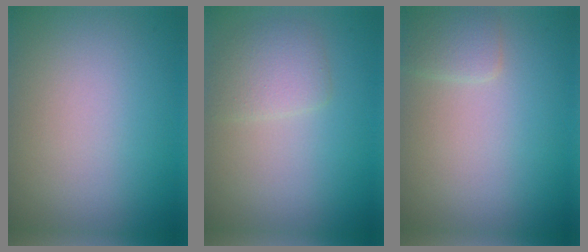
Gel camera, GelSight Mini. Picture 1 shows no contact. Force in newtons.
{"total": 2.4, "press": 2.4, "slide": 0.0}
{"total": 1.5, "press": 1.5, "slide": 0.1}